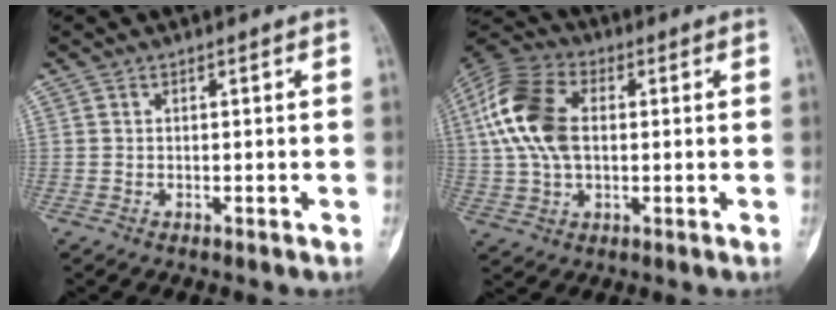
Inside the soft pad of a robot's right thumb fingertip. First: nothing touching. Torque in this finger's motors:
{"motor_torque": [0.01, 2.13, 0.20, 0.16, 0.24]}